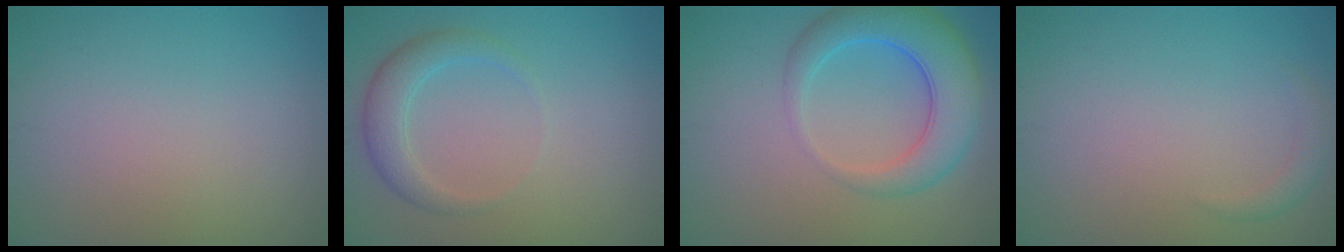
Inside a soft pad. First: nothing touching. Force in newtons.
{"total": 2.7, "press": 2.7, "slide": 0.1}
{"total": 6.4, "press": 6.4, "slide": 0.3}
{"total": 1.2, "press": 1.2, "slide": 0.2}